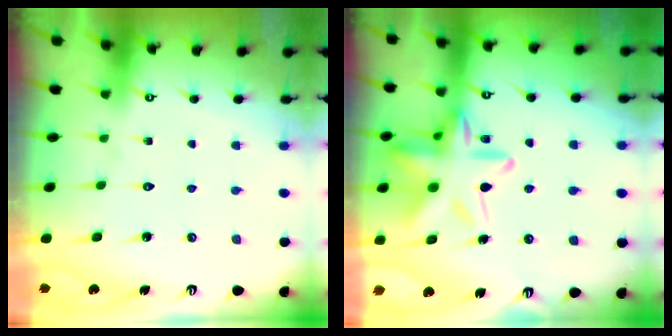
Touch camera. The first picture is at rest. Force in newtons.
{"total": 18.5, "press": 18.4, "slide": 1.9}